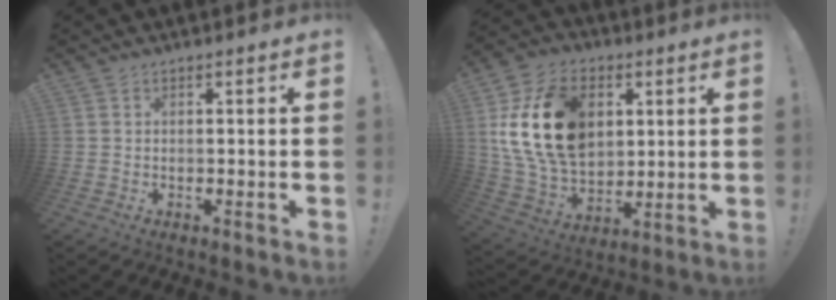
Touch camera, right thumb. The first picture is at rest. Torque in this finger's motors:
{"motor_torque": [0.53, 1.09, 2.26, 0.41, 0.75]}